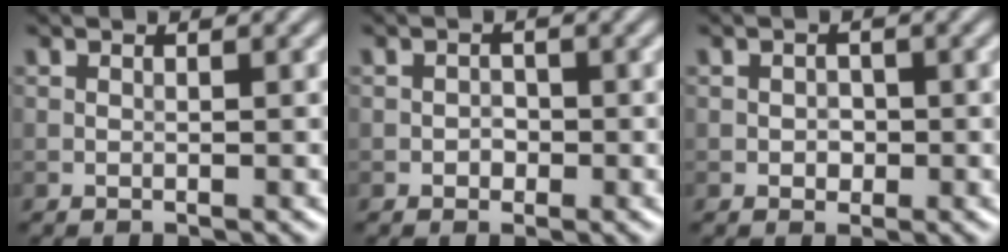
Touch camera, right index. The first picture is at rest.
{"total": 1.0, "force": [-0.4, 0.9, 0.4], "torque": [-0.002, -0.001, -0.008]}
{"total": 1.2, "force": [-0.2, 1.0, 0.6], "torque": [-0.008, -0.004, -0.005]}